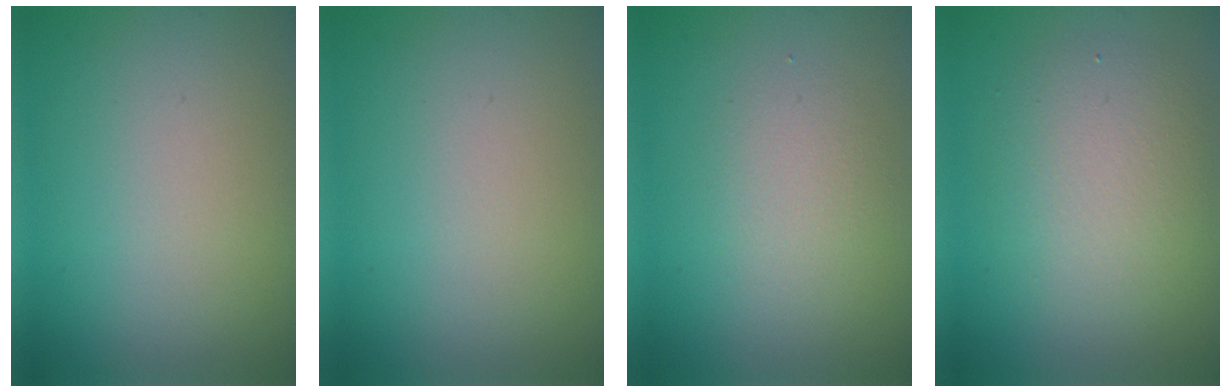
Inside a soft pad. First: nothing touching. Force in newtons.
{"total": 0.0}
{"total": 1.9, "press": 1.9, "slide": 0.1}
{"total": 4.3, "press": 4.3, "slide": 0.4}